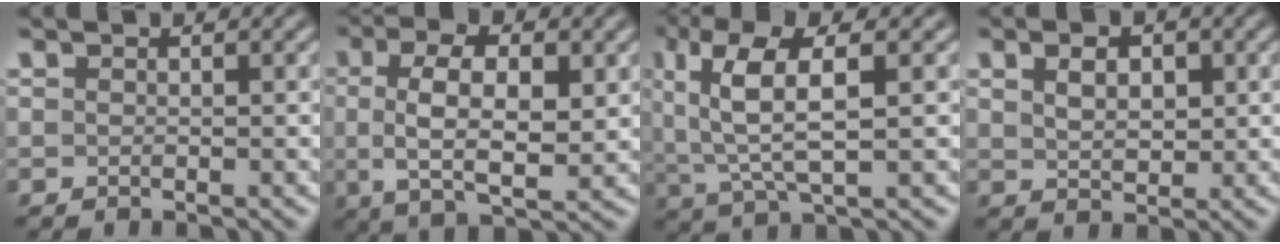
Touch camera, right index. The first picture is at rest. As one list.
[{"total": 6.6, "force": [0.6, 3.0, 5.8], "torque": [-0.110, -0.013, 0.017]}, {"total": 6.4, "force": [1.4, 2.7, 5.6], "torque": [-0.111, 0.000, 0.031]}, {"total": 2.6, "force": [0.9, 1.2, 2.2], "torque": [-0.017, -0.006, 0.025]}]